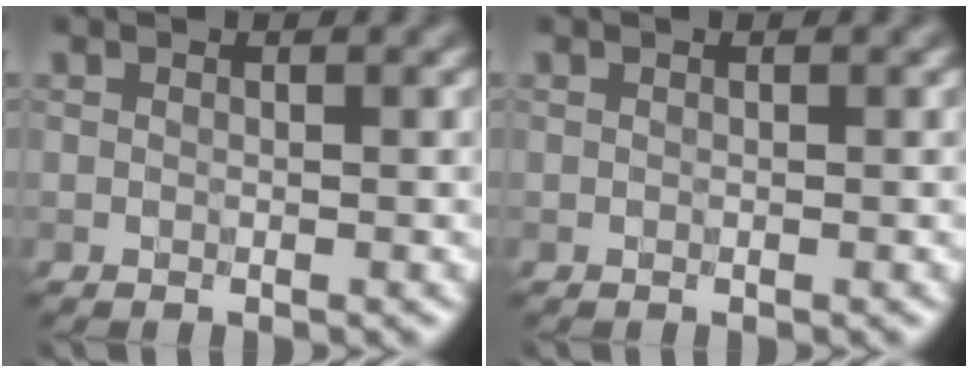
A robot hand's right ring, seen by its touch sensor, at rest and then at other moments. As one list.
[{"total": 0.0}]